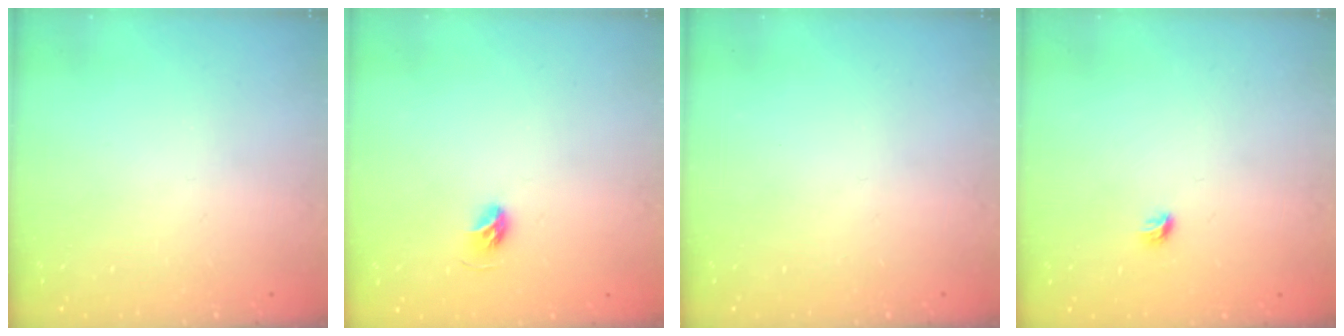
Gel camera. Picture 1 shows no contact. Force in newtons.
{"total": 4.9, "press": 4.8, "slide": 1.1}
{"total": 0.0}
{"total": 3.7, "press": 3.6, "slide": 0.8}